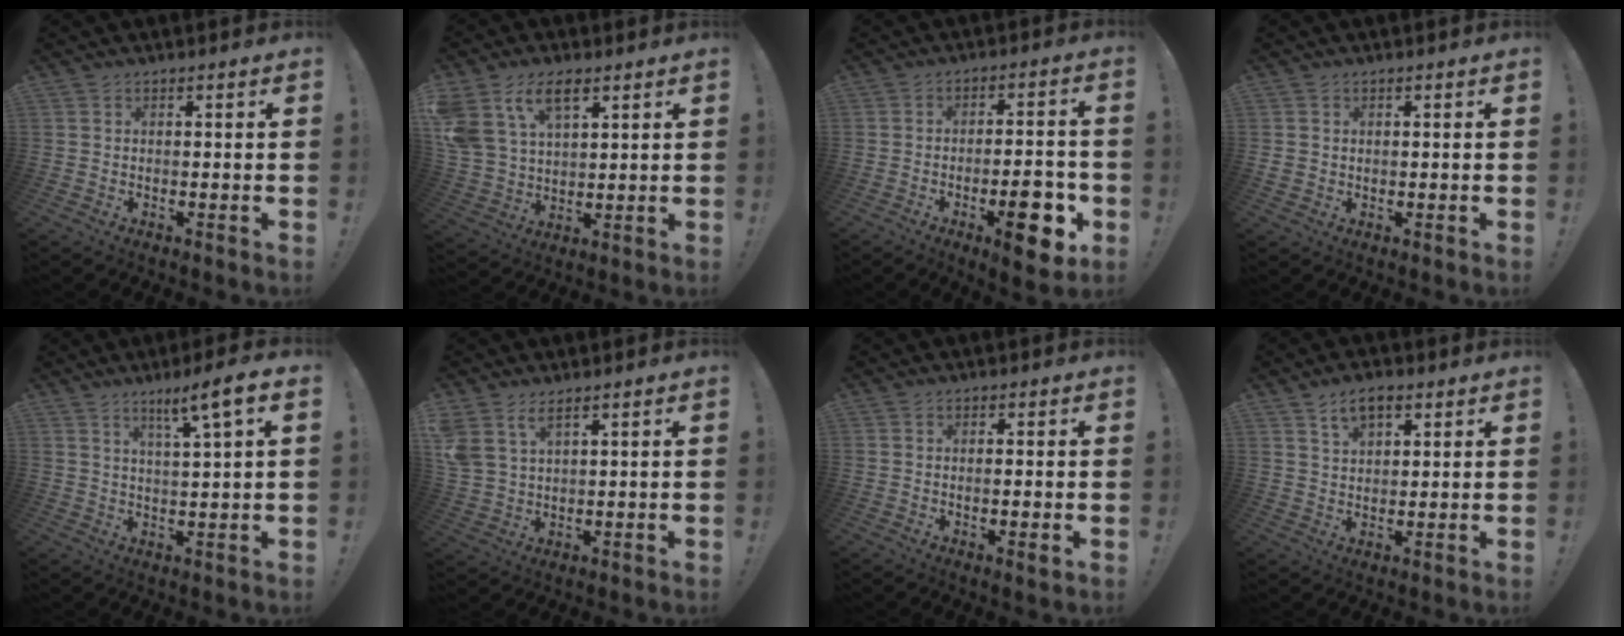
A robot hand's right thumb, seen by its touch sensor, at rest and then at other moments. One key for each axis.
{"total": 13.1, "fx": 7.2, "fy": 7.9, "fz": 7.6, "tx": -0.146, "ty": -0.026, "tz": 0.140}
{"total": 13.7, "fx": -5.4, "fy": 5.4, "fz": 11.4, "tx": -0.128, "ty": 0.025, "tz": -0.075}
{"total": 1.8, "fx": 0.5, "fy": 1.6, "fz": 0.5, "tx": -0.007, "ty": 0.002, "tz": 0.011}
{"total": 7.9, "fx": 4.2, "fy": 0.1, "fz": 6.7, "tx": -0.095, "ty": -0.026, "tz": 0.060}
{"total": 6.1, "fx": 3.9, "fy": 2.9, "fz": 3.6, "tx": -0.077, "ty": -0.019, "tz": 0.077}
{"total": 2.1, "fx": -0.2, "fy": 0.0, "fz": 2.1, "tx": -0.034, "ty": -0.003, "tz": -0.003}
{"total": 6.7, "fx": 4.0, "fy": 3.7, "fz": 4.0, "tx": -0.062, "ty": -0.009, "tz": 0.073}